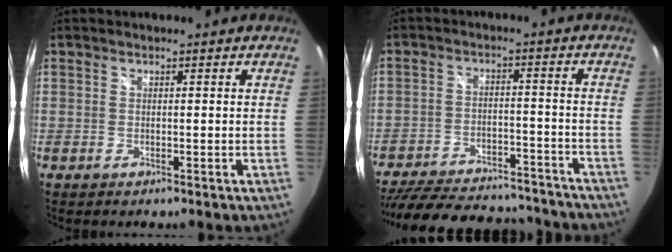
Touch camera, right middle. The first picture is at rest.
{"total": 26.9, "force": [-22.8, 9.3, 10.8], "torque": [-0.227, 0.002, -0.299]}